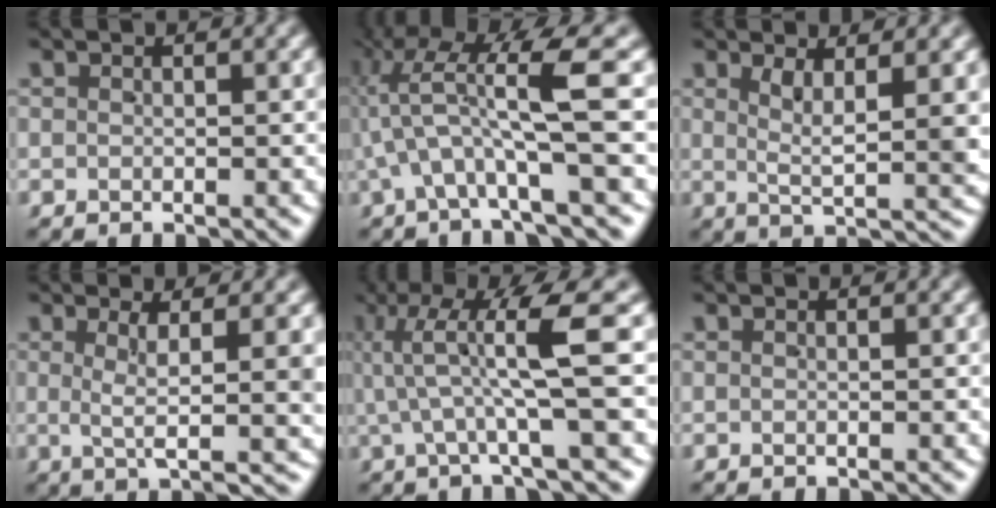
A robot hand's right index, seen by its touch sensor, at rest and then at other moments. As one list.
[{"total": 8.8, "force": [2.2, 4.1, 7.5], "torque": [-0.135, 0.019, 0.026]}, {"total": 4.2, "force": [1.4, 0.2, 3.9], "torque": [-0.058, -0.004, 0.025]}, {"total": 4.7, "force": [1.1, 0.2, 4.5], "torque": [-0.067, -0.006, 0.025]}, {"total": 8.3, "force": [2.7, 2.8, 7.3], "torque": [-0.122, 0.029, 0.030]}, {"total": 0.0}]